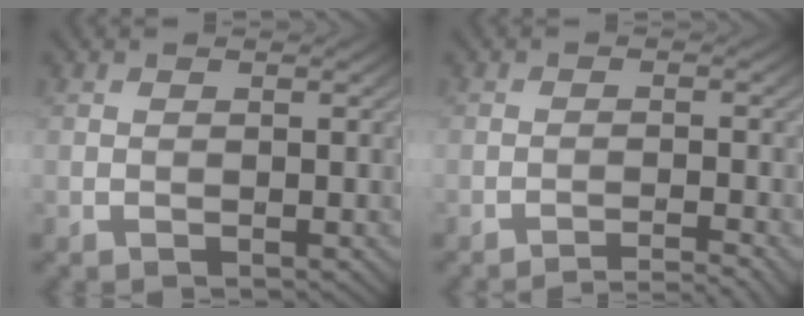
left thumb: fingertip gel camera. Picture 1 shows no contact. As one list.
[{"total": 3.4, "force": [-2.9, 0.2, 1.8], "torque": [-0.023, 0.010, -0.055]}]